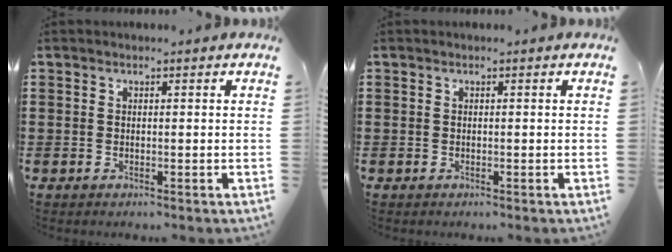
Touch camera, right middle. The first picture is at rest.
{"total": 0.0}